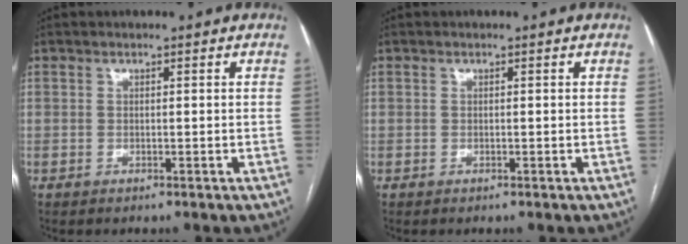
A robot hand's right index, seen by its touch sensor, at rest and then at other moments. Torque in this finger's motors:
{"motor_torque": [0.01, 0.01, 0.02, 0.01]}